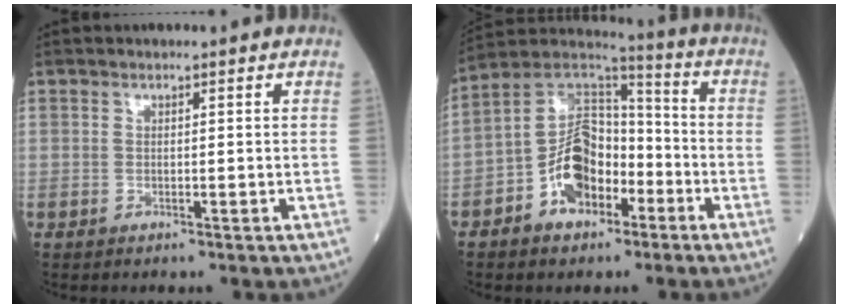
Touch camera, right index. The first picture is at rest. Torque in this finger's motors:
{"motor_torque": [1.35, -0.16, 0.88, 0.21]}